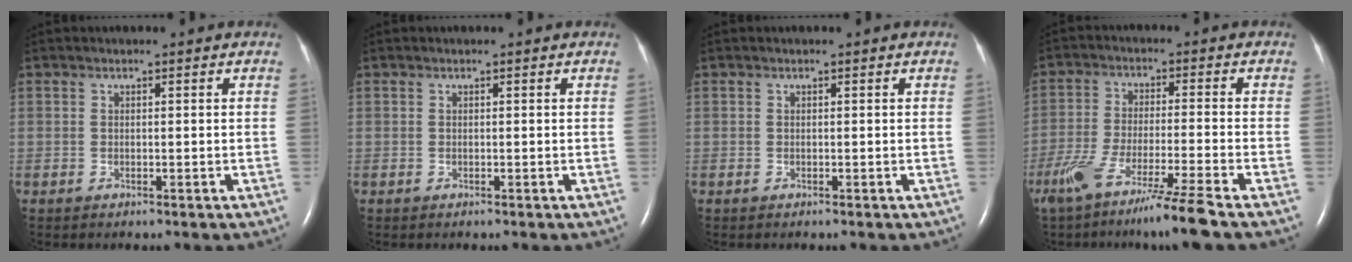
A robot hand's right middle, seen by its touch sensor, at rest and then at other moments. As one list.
[{"total": 0.0}, {"total": 0.0}, {"total": 11.6, "force": [-8.4, -1.5, 7.9], "torque": [-0.143, -0.041, -0.144]}]